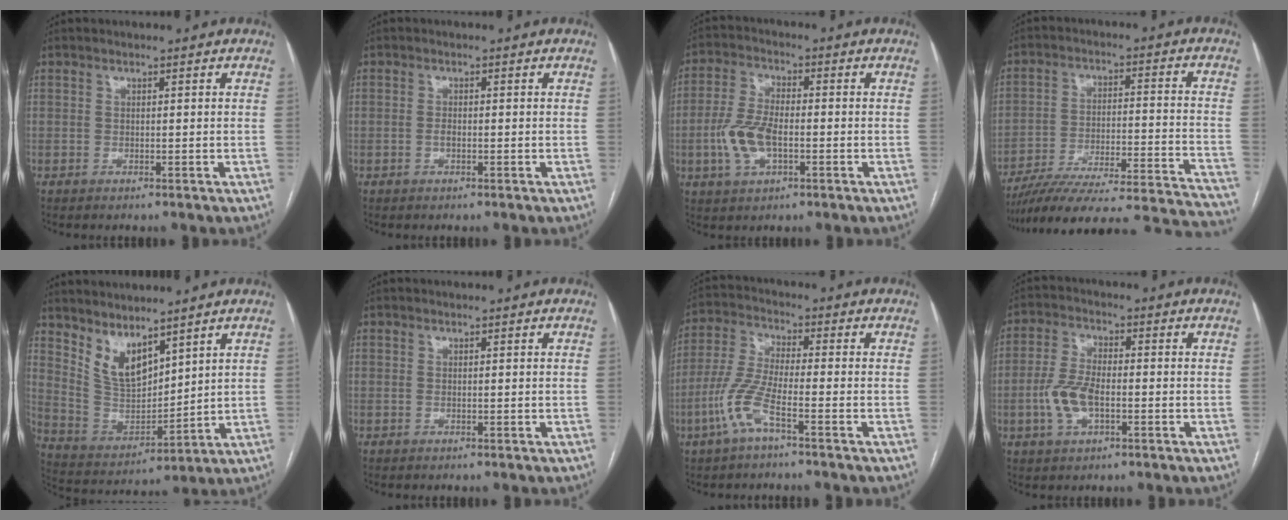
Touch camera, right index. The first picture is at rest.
{"total": 0.9, "force": [-0.1, 0.4, 0.8], "torque": [-0.019, 0.003, -0.003]}
{"total": 7.9, "force": [-2.0, 3.5, 6.8], "torque": [-0.156, 0.005, -0.037]}
{"total": 29.7, "force": [-27.0, 2.4, 12.2], "torque": [-0.117, -0.015, -0.370]}
{"total": 9.2, "force": [6.5, 3.8, 5.2], "torque": [-0.109, 0.002, 0.150]}
{"total": 0.0}
{"total": 7.8, "force": [-3.8, 1.1, 6.8], "torque": [-0.159, 0.002, -0.081]}
{"total": 6.9, "force": [-1.8, 3.0, 5.9], "torque": [-0.134, 0.006, -0.034]}